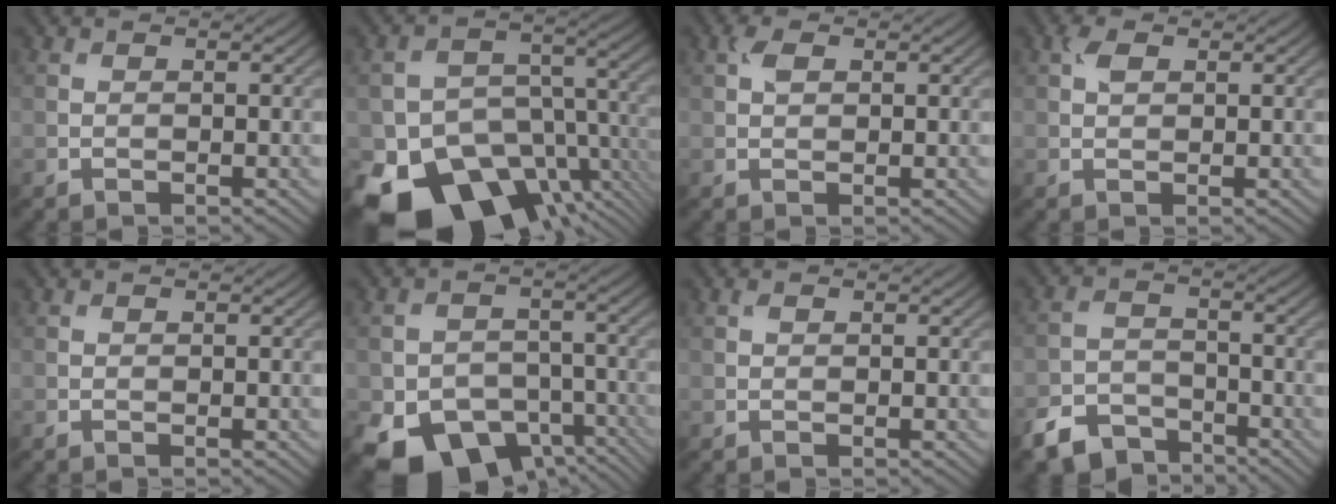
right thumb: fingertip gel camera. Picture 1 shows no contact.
{"total": 17.3, "force": [-9.9, 11.0, 8.9], "torque": [-0.162, -0.047, -0.141]}
{"total": 1.7, "force": [0.7, 1.0, 1.2], "torque": [-0.027, 0.004, 0.010]}
{"total": 1.8, "force": [0.7, 1.0, 1.2], "torque": [-0.028, 0.004, 0.012]}
{"total": 0.0}
{"total": 12.1, "force": [-6.7, 8.2, 5.9], "torque": [-0.115, -0.033, -0.107]}
{"total": 0.5, "force": [0.2, 0.3, 0.3], "torque": [-0.006, 0.002, 0.004]}
{"total": 6.8, "force": [-5.3, 3.5, 2.4], "torque": [-0.050, -0.009, -0.110]}